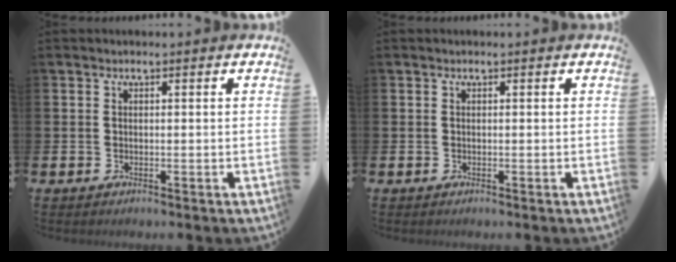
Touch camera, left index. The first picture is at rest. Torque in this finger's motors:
{"motor_torque": [0.04, 0.05, -0.01, -0.01]}